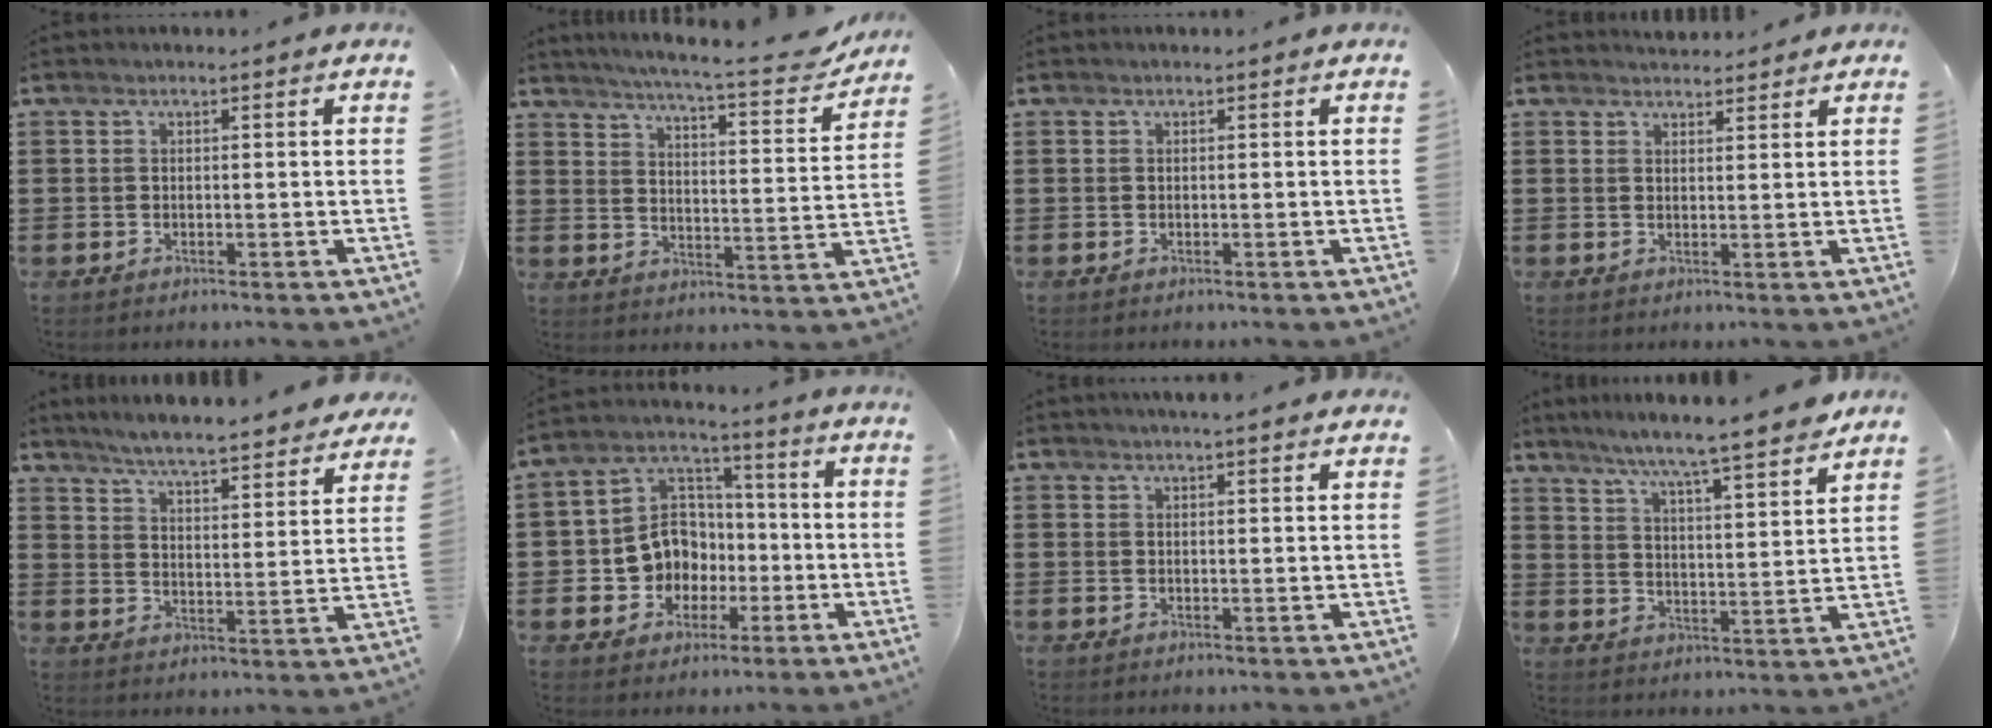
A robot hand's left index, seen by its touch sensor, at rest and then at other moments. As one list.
[{"total": 6.6, "force": [5.9, -0.2, 3.0], "torque": [-0.069, -0.045, 0.094]}, {"total": 0.0}, {"total": 2.2, "force": [2.0, 0.7, -0.1], "torque": [0.006, -0.002, 0.038]}, {"total": 5.2, "force": [5.0, -0.7, 1.4], "torque": [-0.053, -0.042, 0.082]}, {"total": 9.1, "force": [-1.5, 8.5, 2.9], "torque": [-0.099, 0.007, -0.025]}, {"total": 2.1, "force": [1.9, -0.1, 0.9], "torque": [-0.021, 0.002, 0.036]}, {"total": 6.5, "force": [5.9, -0.7, 2.5], "torque": [-0.076, -0.043, 0.094]}]